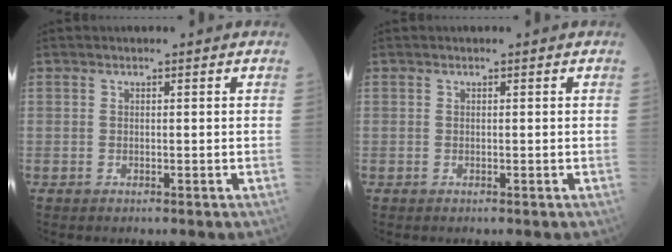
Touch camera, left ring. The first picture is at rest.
{"total": 0.0}